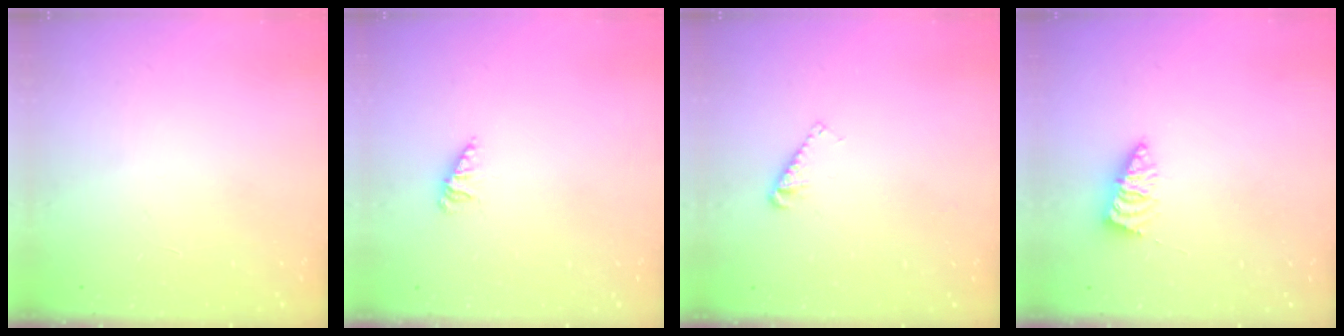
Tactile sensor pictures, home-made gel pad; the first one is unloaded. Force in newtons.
{"total": 2.4, "press": 2.4, "slide": 0.1}
{"total": 2.9, "press": 2.9, "slide": 0.3}
{"total": 2.3, "press": 2.3, "slide": 0.4}